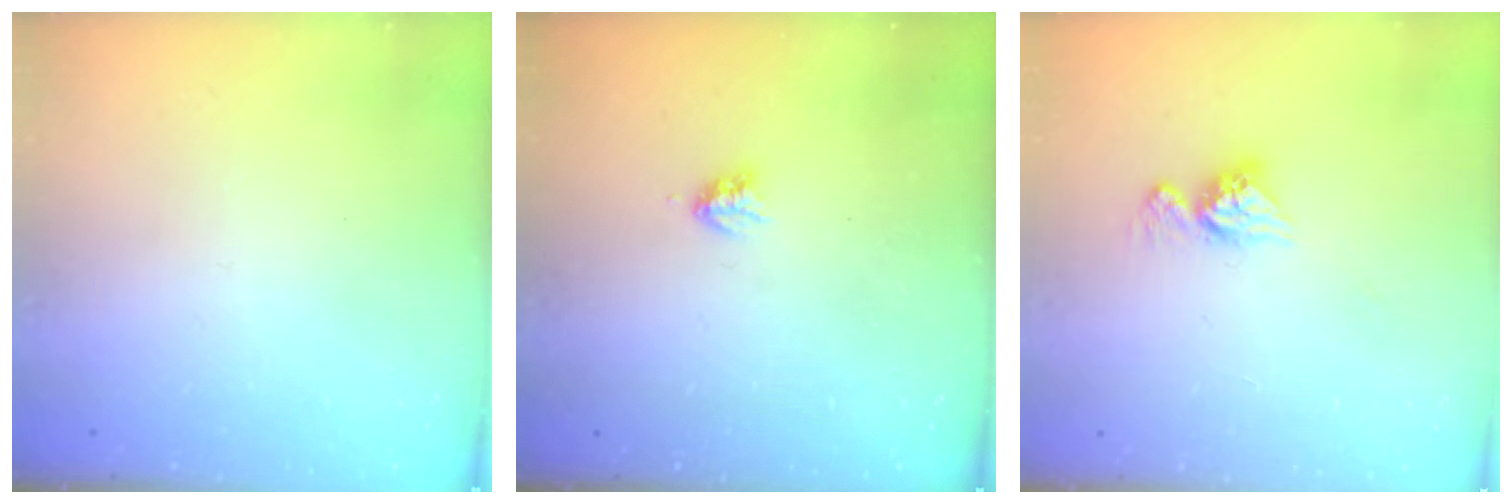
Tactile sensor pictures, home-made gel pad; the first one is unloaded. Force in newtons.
{"total": 2.9, "press": 2.9, "slide": 0.5}
{"total": 9.4, "press": 9.4, "slide": 0.8}